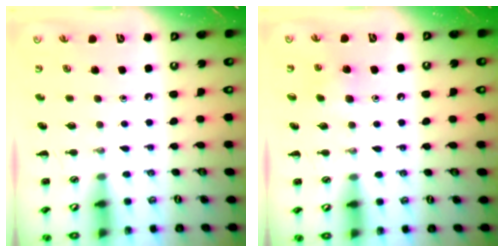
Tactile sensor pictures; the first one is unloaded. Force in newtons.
{"total": 6.9, "press": 6.7, "slide": 1.9}